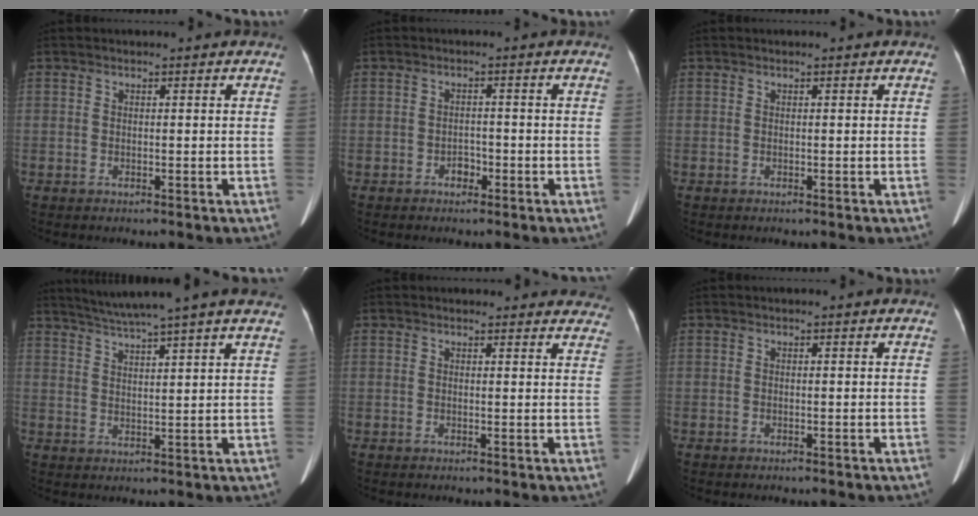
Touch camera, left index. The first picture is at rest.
{"total": 1.7, "force": [-1.2, 1.0, 0.6], "torque": [-0.005, -0.002, -0.019]}
{"total": 0.0}
{"total": 10.8, "force": [9.4, -1.5, 5.3], "torque": [-0.096, 0.021, 0.129]}
{"total": 12.8, "force": [12.0, 3.7, 2.2], "torque": [0.010, -0.004, 0.110]}
{"total": 0.0}